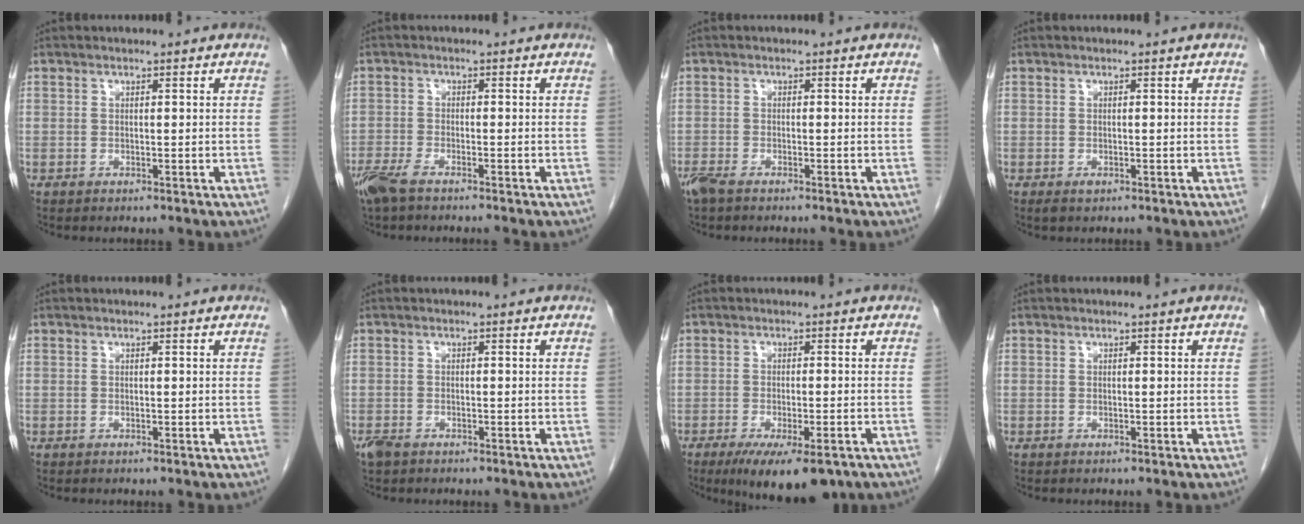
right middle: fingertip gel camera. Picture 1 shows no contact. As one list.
[{"total": 4.6, "force": [-3.6, 0.8, 2.8], "torque": [-0.056, -0.009, -0.068]}, {"total": 3.0, "force": [-2.4, 0.7, 1.7], "torque": [-0.036, -0.007, -0.043]}, {"total": 0.9, "force": [-0.5, 0.5, 0.6], "torque": [-0.010, 0.000, -0.004]}, {"total": 0.0}, {"total": 2.4, "force": [-1.8, 1.1, 1.3], "torque": [-0.030, -0.004, -0.029]}, {"total": 10.5, "force": [-7.1, 2.8, 7.3], "torque": [-0.105, -0.017, -0.105]}, {"total": 0.0}]